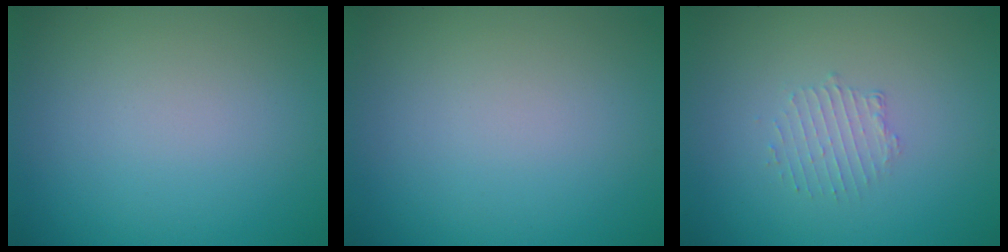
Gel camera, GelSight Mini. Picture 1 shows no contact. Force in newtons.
{"total": 0.0}
{"total": 1.3, "press": 0.7, "slide": 1.1}